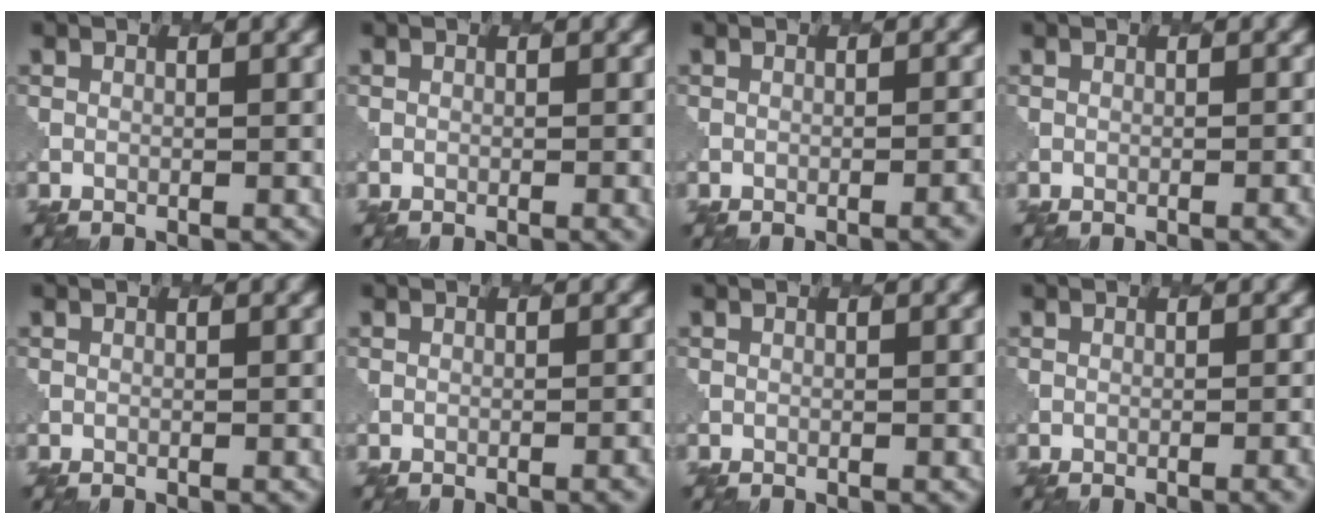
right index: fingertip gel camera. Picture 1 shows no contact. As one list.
[{"total": 1.4, "force": [-0.5, 0.5, 1.2], "torque": [-0.008, 0.001, -0.003]}, {"total": 2.4, "force": [-1.2, 0.8, 2.0], "torque": [-0.004, 0.007, -0.014]}, {"total": 1.8, "force": [-0.8, 0.7, 1.5], "torque": [-0.004, 0.003, -0.007]}, {"total": 0.0}, {"total": 2.0, "force": [-0.9, 0.7, 1.6], "torque": [-0.001, 0.006, -0.009]}, {"total": 0.0}, {"total": 2.4, "force": [-1.0, 0.8, 2.0], "torque": [-0.008, 0.004, -0.009]}]